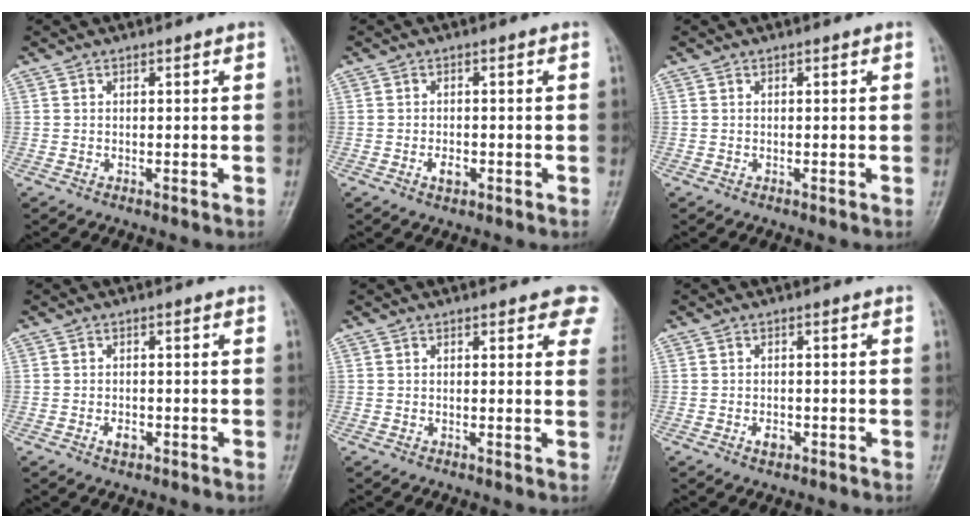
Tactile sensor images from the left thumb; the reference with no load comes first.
{"total": 2.1, "force": [-0.8, 1.3, 1.5], "torque": [-0.024, 0.002, -0.012]}
{"total": 0.0}
{"total": 1.9, "force": [-0.8, 1.2, 1.2], "torque": [-0.020, 0.002, -0.012]}
{"total": 5.4, "force": [3.5, 2.2, 3.5], "torque": [-0.007, -0.008, 0.028]}
{"total": 1.8, "force": [-0.7, 1.2, 1.2], "torque": [-0.017, 0.002, -0.010]}